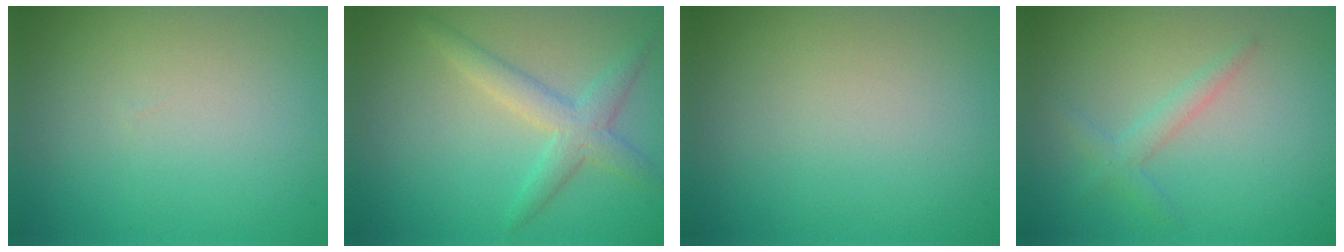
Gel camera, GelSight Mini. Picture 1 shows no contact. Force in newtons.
{"total": 3.0, "press": 3.0, "slide": 0.1}
{"total": 0.0}
{"total": 1.5, "press": 1.5, "slide": 0.1}